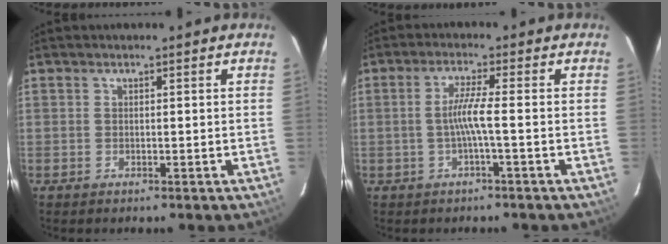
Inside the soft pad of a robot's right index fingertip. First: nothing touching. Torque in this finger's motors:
{"motor_torque": [0.83, -0.15, 0.49, 0.11]}